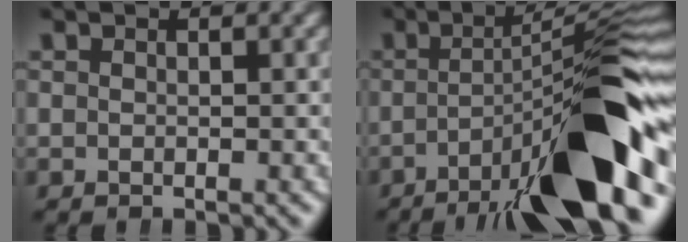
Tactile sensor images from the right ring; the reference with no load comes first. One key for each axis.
{"total": 11.5, "fx": -3.8, "fy": 2.2, "fz": 10.6, "tx": -0.143, "ty": 0.004, "tz": -0.052}